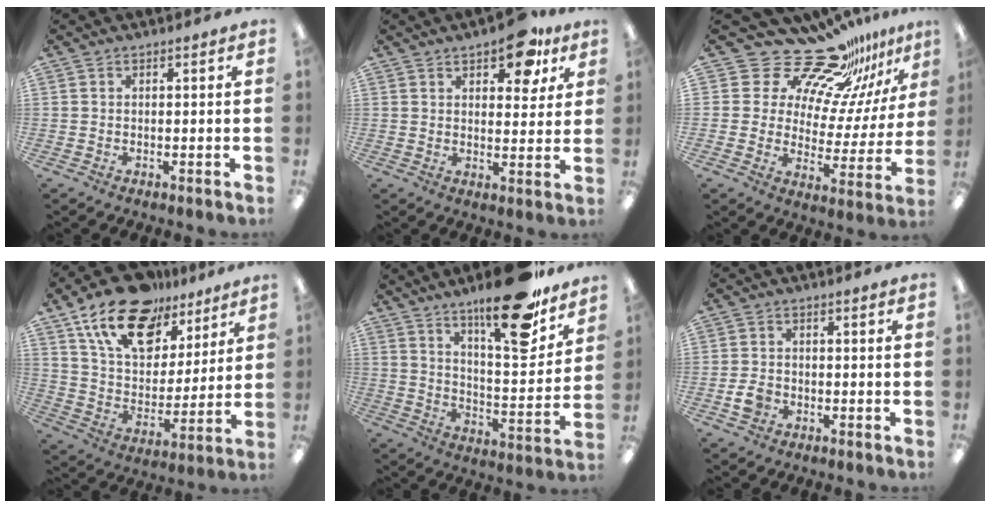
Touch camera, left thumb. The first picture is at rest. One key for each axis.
{"total": 10.2, "fx": 6.9, "fy": 4.8, "fz": 5.8, "tx": -0.059, "ty": -0.034, "tz": 0.114}
{"total": 20.3, "fx": 17.2, "fy": 8.4, "fz": 6.9, "tx": -0.116, "ty": -0.141, "tz": 0.300}
{"total": 18.3, "fx": 12.3, "fy": 10.3, "fz": 8.9, "tx": -0.161, "ty": -0.064, "tz": 0.222}
{"total": 20.7, "fx": 15.0, "fy": 6.0, "fz": 12.9, "tx": -0.186, "ty": -0.100, "tz": 0.242}
{"total": 3.7, "fx": -1.4, "fy": 2.9, "fz": 1.8, "tx": -0.033, "ty": 0.006, "tz": -0.025}